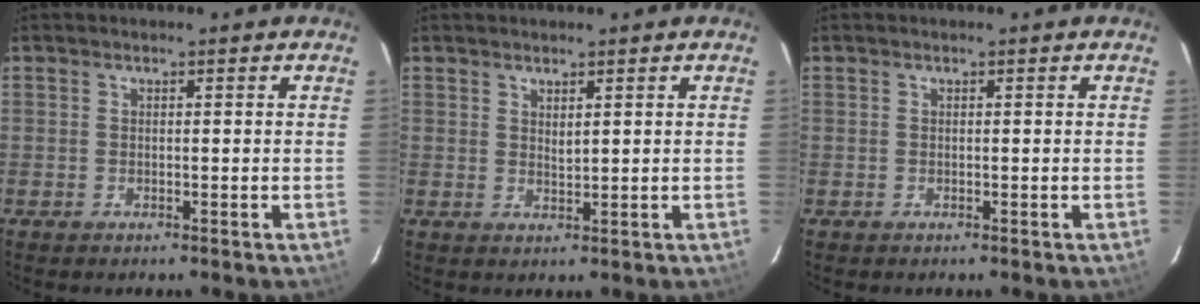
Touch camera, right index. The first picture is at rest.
{"total": 1.5, "force": [1.0, 0.5, 1.0], "torque": [-0.017, -0.001, 0.018]}
{"total": 0.0}